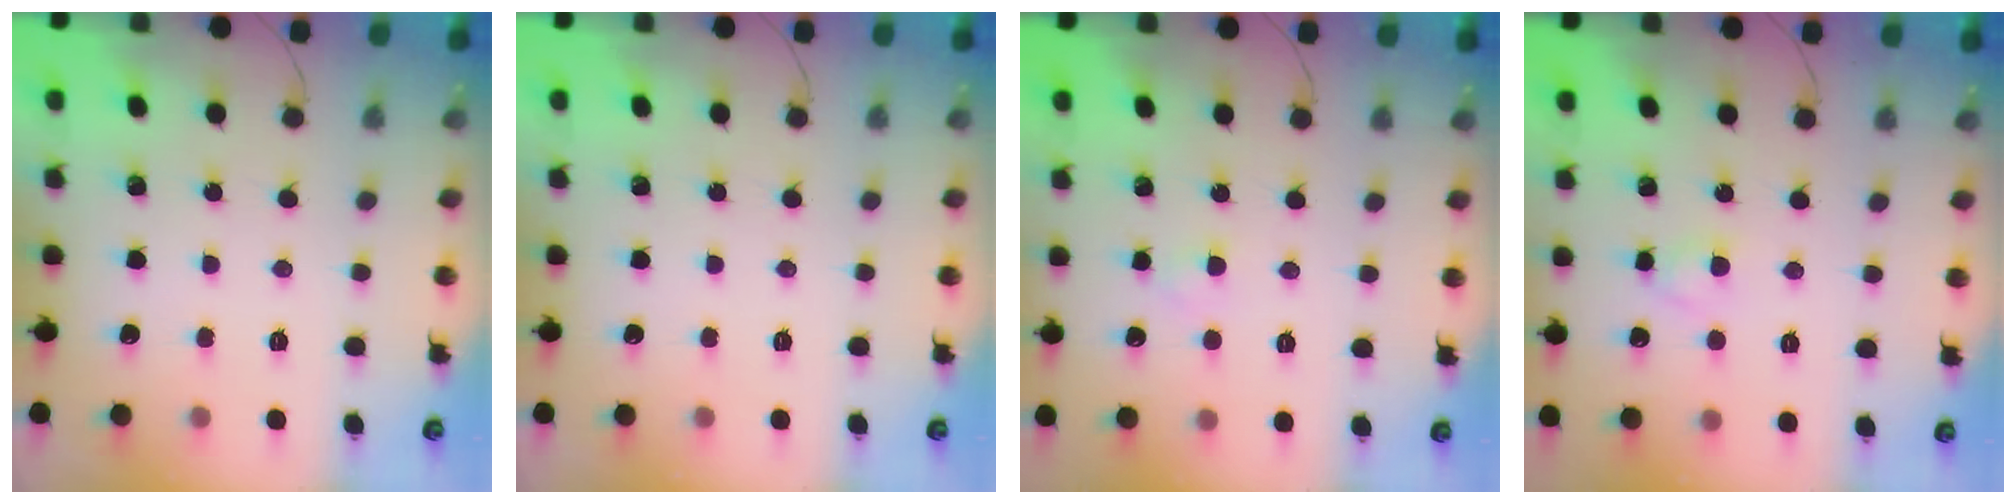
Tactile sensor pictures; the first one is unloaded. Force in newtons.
{"total": 0.0}
{"total": 1.5, "press": 1.4, "slide": 0.7}
{"total": 2.5, "press": 2.3, "slide": 1.1}